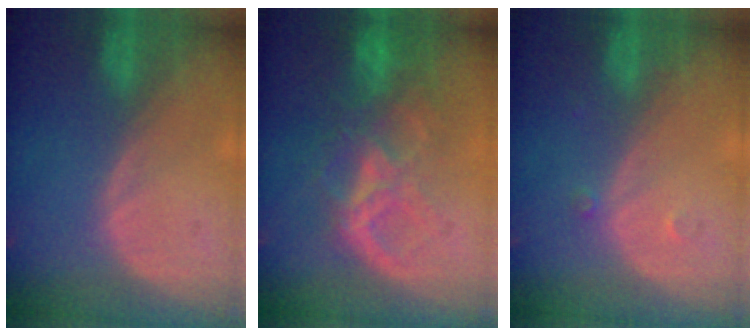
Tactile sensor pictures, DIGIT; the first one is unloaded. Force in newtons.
{"total": 8.8, "press": 7.6, "slide": 4.5}
{"total": 0.8, "press": 0.8, "slide": 0.1}